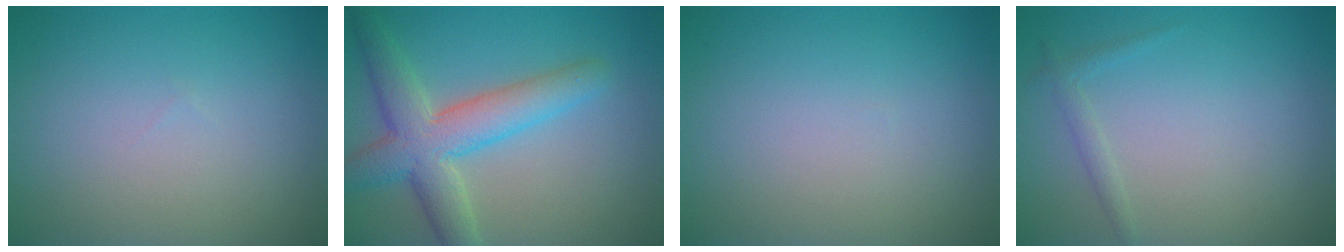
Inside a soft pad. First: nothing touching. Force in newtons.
{"total": 6.4, "press": 6.4, "slide": 0.3}
{"total": 0.0}
{"total": 1.0, "press": 1.0, "slide": 0.0}